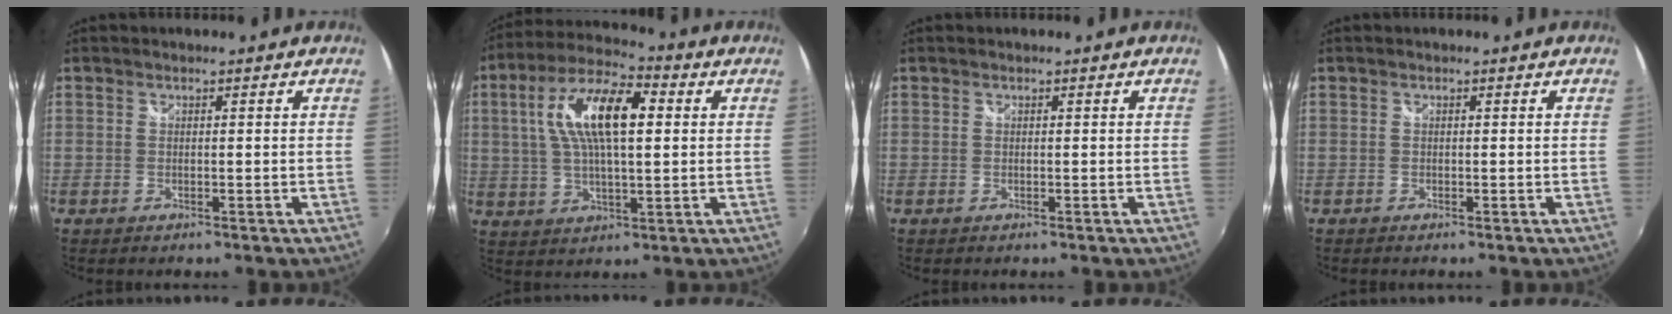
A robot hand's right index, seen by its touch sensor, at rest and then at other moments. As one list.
[{"total": 14.4, "force": [3.1, 5.3, 13.0], "torque": [-0.245, 0.023, 0.050]}, {"total": 0.0}, {"total": 0.0}]